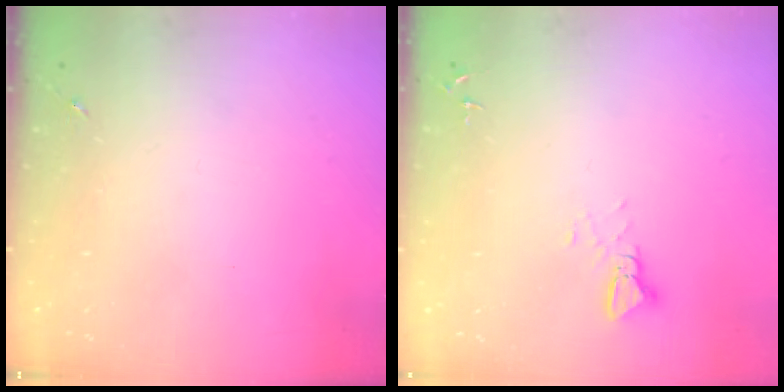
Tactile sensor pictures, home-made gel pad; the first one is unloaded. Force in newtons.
{"total": 2.4, "press": 2.4, "slide": 0.1}